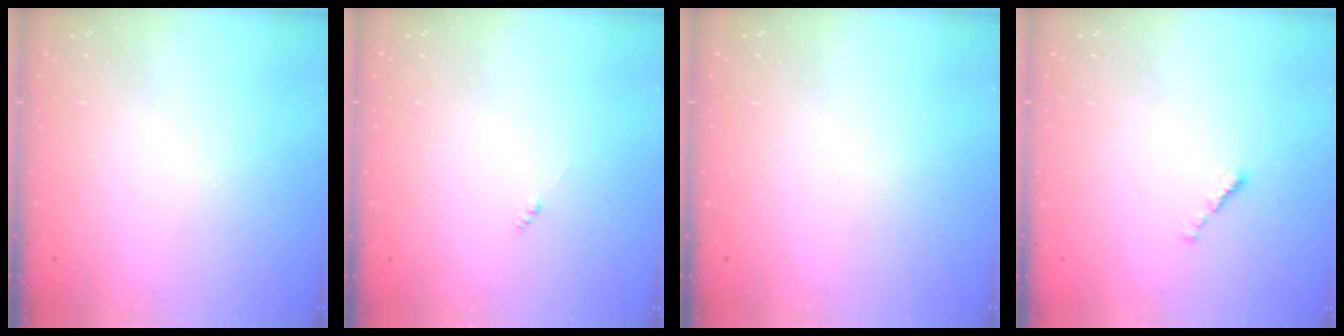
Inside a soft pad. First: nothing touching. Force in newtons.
{"total": 0.0}
{"total": 0.0}
{"total": 1.3, "press": 1.1, "slide": 0.6}